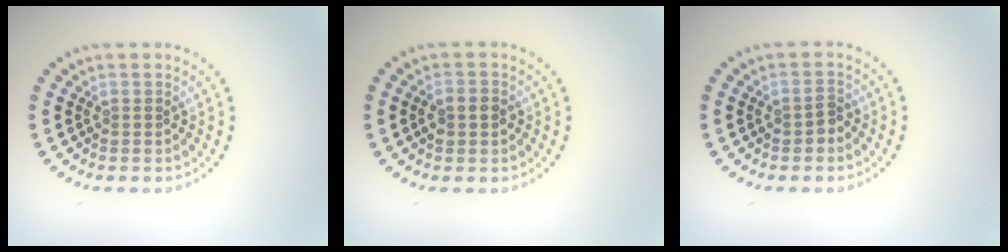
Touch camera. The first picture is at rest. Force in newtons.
{"total": 2.3, "press": 2.3, "slide": 0.2}
{"total": 1.2, "press": 1.2, "slide": 0.3}